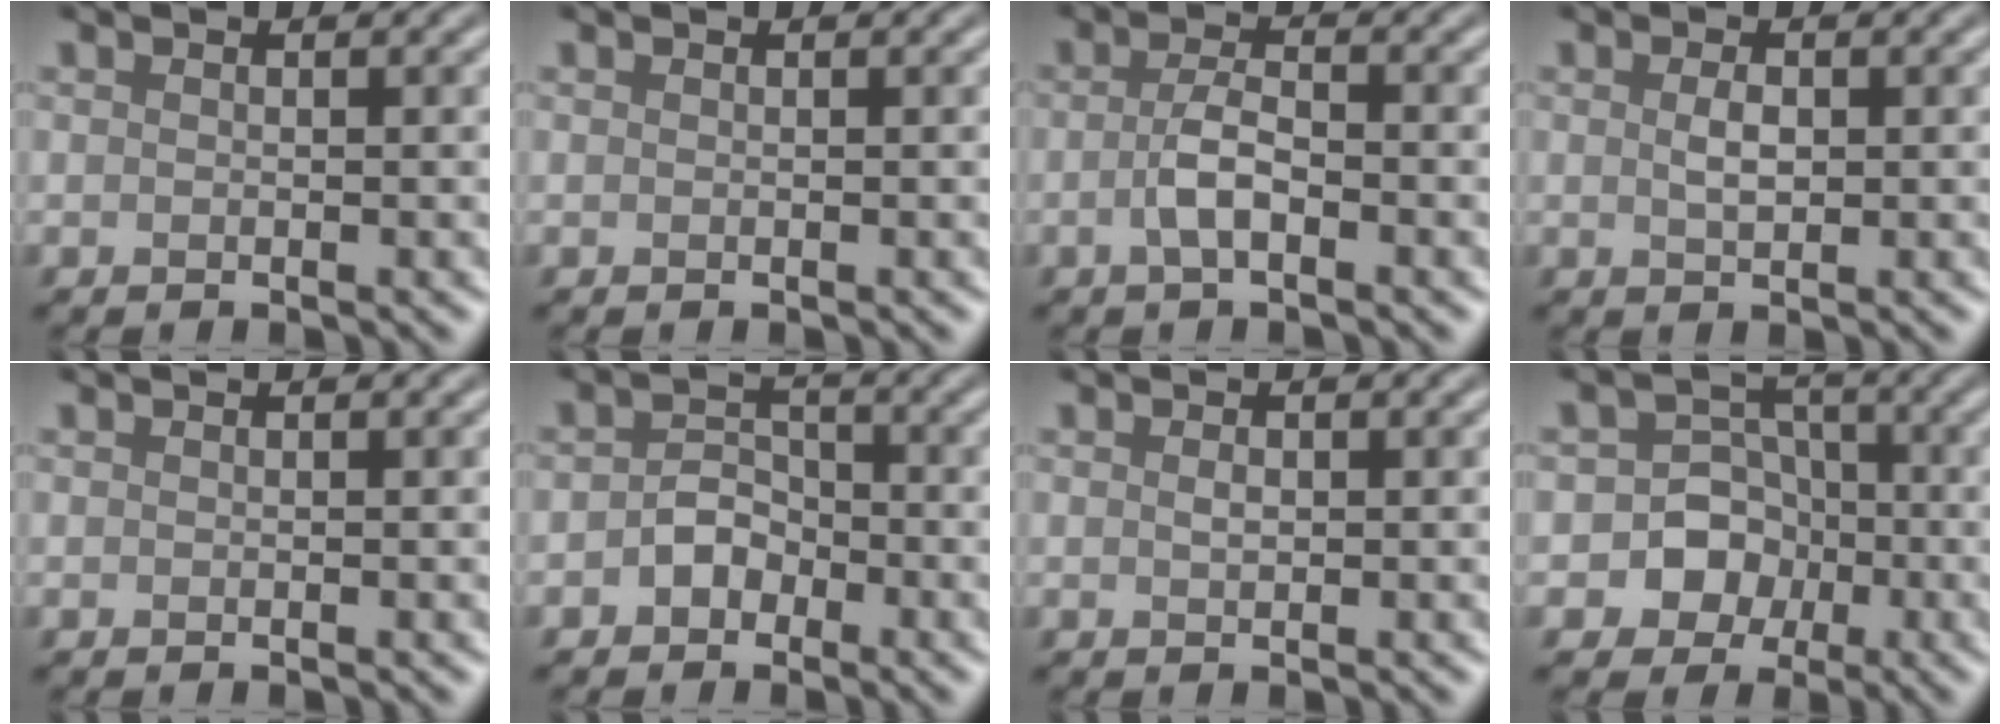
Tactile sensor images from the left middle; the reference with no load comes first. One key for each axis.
{"total": 0.0}
{"total": 2.6, "fx": -0.9, "fy": 0.9, "fz": 2.2, "tx": -0.046, "ty": 0.003, "tz": -0.022}
{"total": 1.6, "fx": 0.2, "fy": 0.8, "fz": 1.3, "tx": -0.030, "ty": 0.000, "tz": 0.005}
{"total": 0.0}
{"total": 2.4, "fx": -1.1, "fy": 1.9, "fz": 1.1, "tx": -0.018, "ty": 0.006, "tz": -0.024}
{"total": 0.7, "fx": 0.1, "fy": 0.4, "fz": 0.6, "tx": -0.013, "ty": 0.000, "tz": 0.002}
{"total": 5.8, "fx": -1.6, "fy": 5.3, "fz": 1.5, "tx": 0.007, "ty": 0.018, "tz": -0.045}